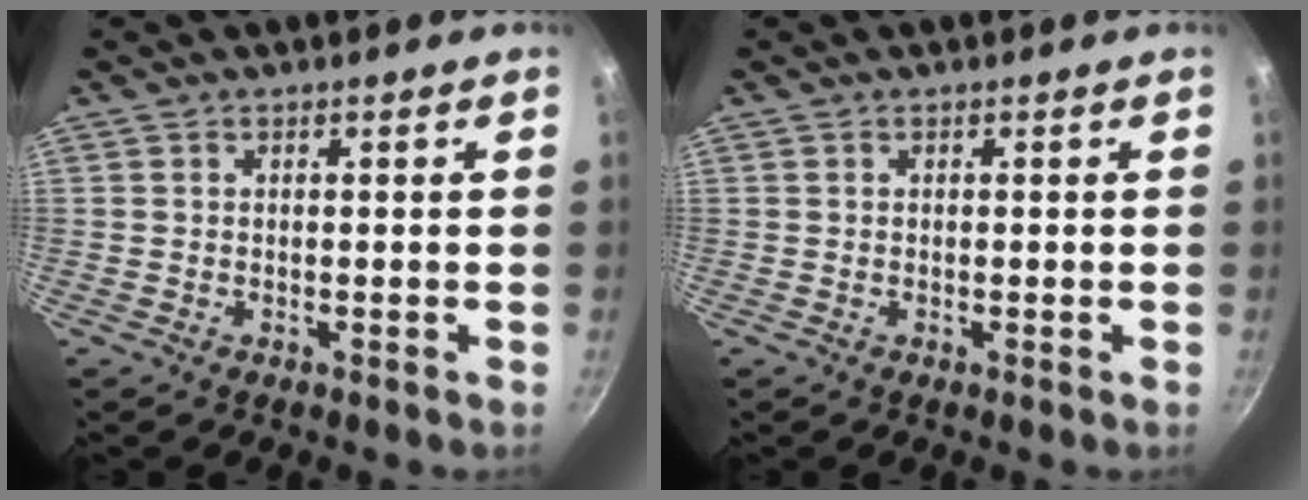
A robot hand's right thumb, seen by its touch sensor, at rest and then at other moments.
{"total": 0.0}